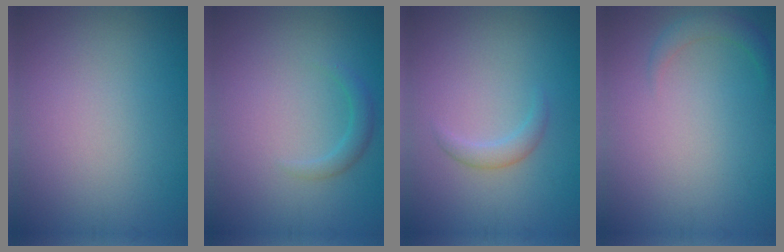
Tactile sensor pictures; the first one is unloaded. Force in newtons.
{"total": 1.3, "press": 1.3, "slide": 0.2}
{"total": 1.4, "press": 1.4, "slide": 0.1}
{"total": 1.5, "press": 1.5, "slide": 0.1}